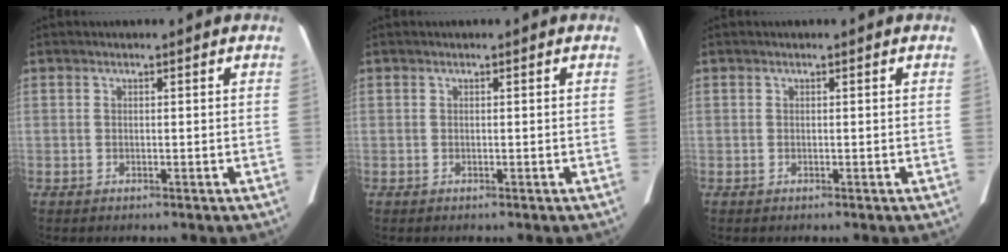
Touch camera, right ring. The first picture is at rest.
{"total": 0.0}
{"total": 0.0}